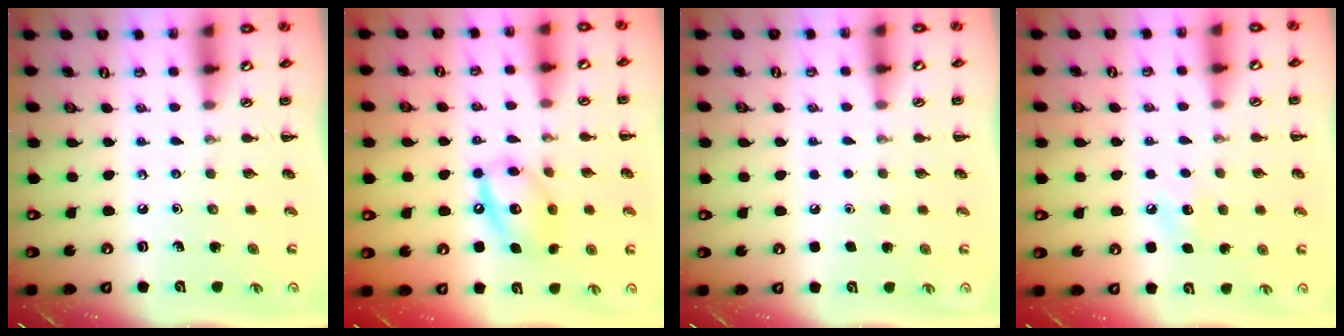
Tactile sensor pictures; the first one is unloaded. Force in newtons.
{"total": 12.8, "press": 12.6, "slide": 2.3}
{"total": 1.7, "press": 1.7, "slide": 0.1}
{"total": 6.8, "press": 6.5, "slide": 1.8}